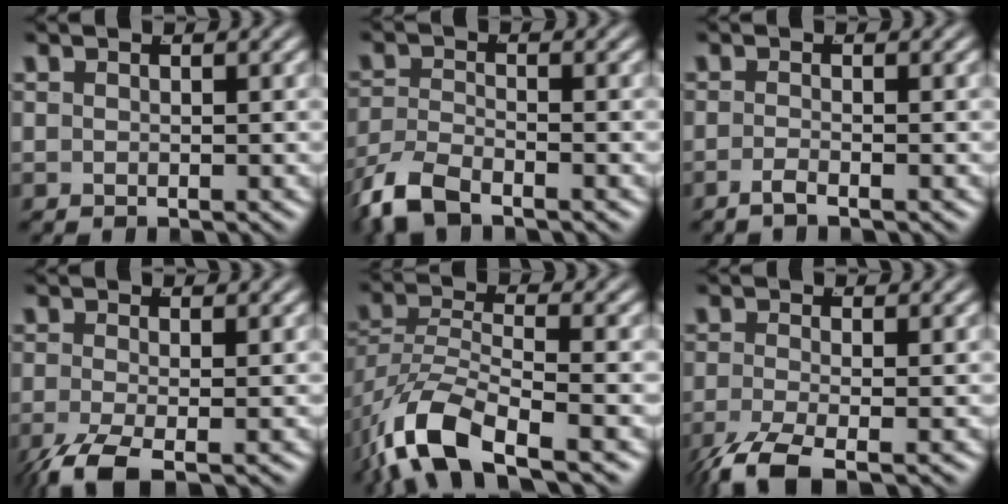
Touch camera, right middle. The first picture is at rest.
{"total": 4.0, "force": [-3.1, 1.6, 1.9], "torque": [-0.051, -0.017, -0.048]}
{"total": 1.5, "force": [-1.3, -0.3, 0.7], "torque": [-0.018, -0.005, -0.023]}
{"total": 4.0, "force": [-2.8, 1.3, 2.5], "torque": [-0.071, -0.034, -0.031]}
{"total": 7.1, "force": [-3.9, 3.2, 5.0], "torque": [-0.124, -0.039, -0.045]}
{"total": 4.4, "force": [-3.2, 1.2, 2.7], "torque": [-0.070, -0.031, -0.038]}